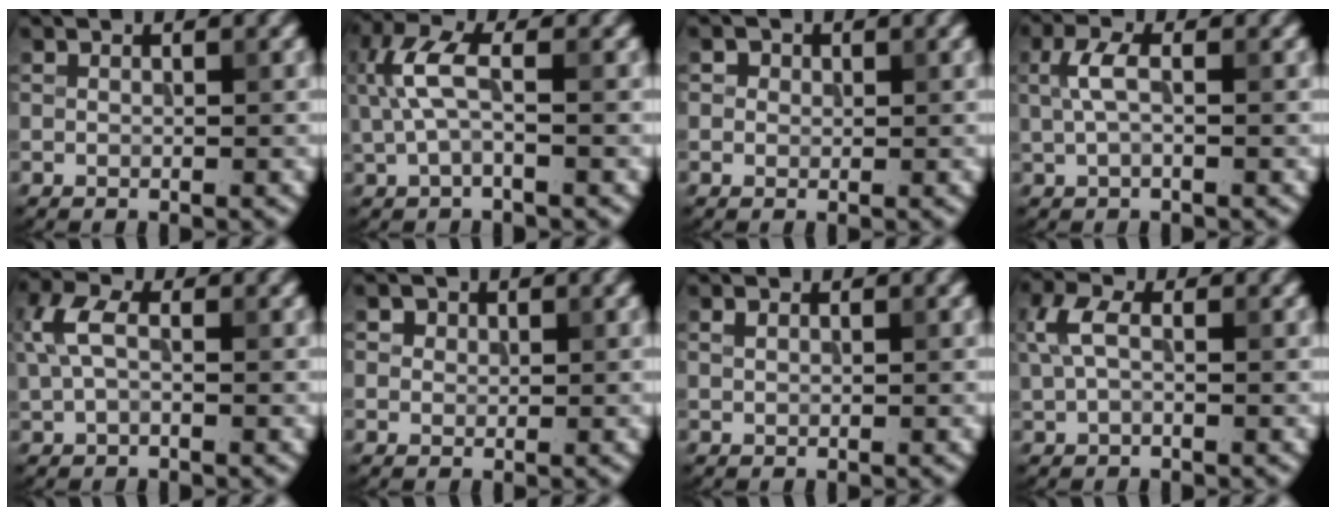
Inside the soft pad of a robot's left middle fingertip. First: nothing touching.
{"total": 3.9, "force": [0.6, 1.6, 3.5], "torque": [-0.083, 0.010, 0.006]}
{"total": 1.6, "force": [0.8, 1.3, 0.6], "torque": [-0.008, 0.004, 0.002]}
{"total": 2.5, "force": [0.4, 1.0, 2.2], "torque": [-0.051, 0.006, 0.004]}
{"total": 3.5, "force": [0.7, 2.1, 2.7], "torque": [-0.071, 0.011, 0.008]}
{"total": 2.3, "force": [1.4, 1.7, 0.9], "torque": [-0.021, 0.004, 0.017]}
{"total": 0.6, "force": [0.3, 0.4, 0.3], "torque": [-0.008, 0.000, 0.008]}
{"total": 3.0, "force": [0.7, 1.8, 2.3], "torque": [-0.058, 0.010, 0.008]}